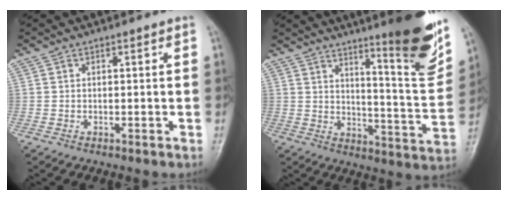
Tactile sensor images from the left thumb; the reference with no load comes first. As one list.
[{"total": 17.9, "force": [11.4, 2.4, 13.6], "torque": [-0.154, -0.075, 0.165]}]